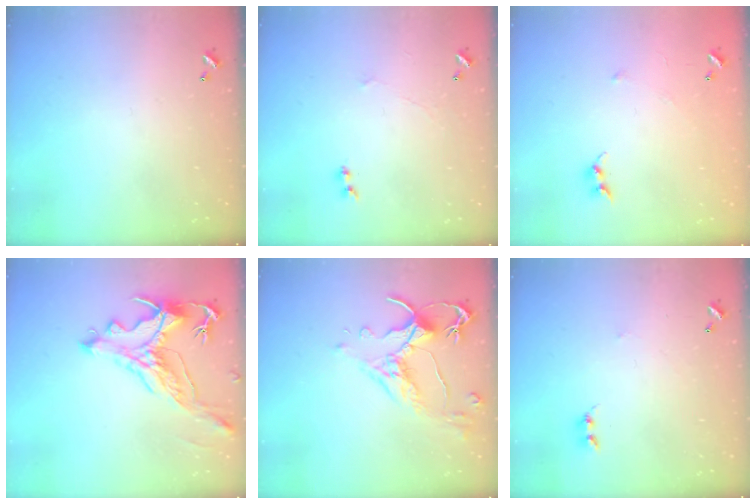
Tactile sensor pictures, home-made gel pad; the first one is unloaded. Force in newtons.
{"total": 1.6, "press": 1.3, "slide": 0.9}
{"total": 6.1, "press": 6.1, "slide": 0.5}
{"total": 2.5, "press": 2.2, "slide": 1.2}
{"total": 2.6, "press": 2.2, "slide": 1.3}
{"total": 2.9, "press": 2.8, "slide": 0.4}